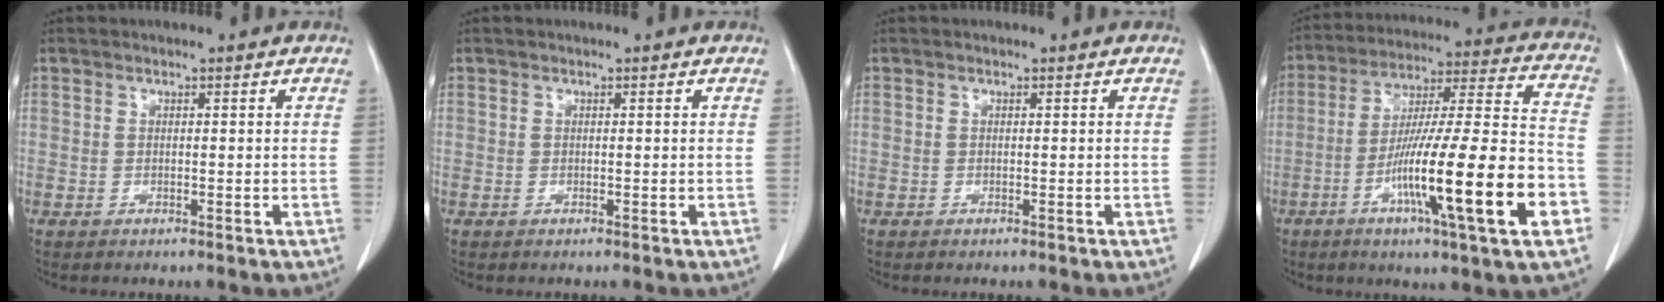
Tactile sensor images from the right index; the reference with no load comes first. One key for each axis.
{"total": 0.0}
{"total": 0.0}
{"total": 22.4, "fx": -8.0, "fy": 0.8, "fz": 20.9, "tx": -0.322, "ty": -0.016, "tz": -0.133}